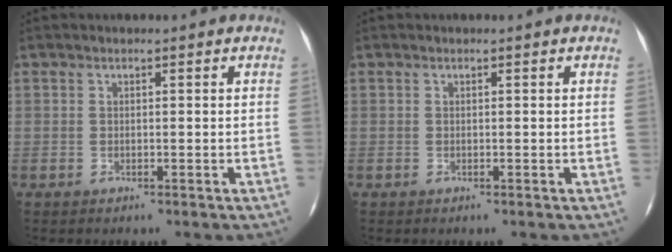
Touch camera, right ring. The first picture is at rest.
{"total": 0.0}